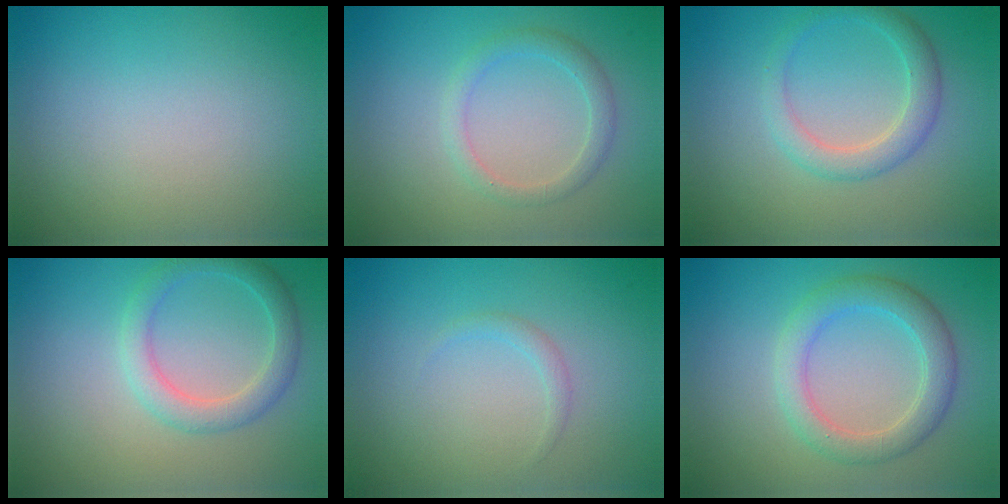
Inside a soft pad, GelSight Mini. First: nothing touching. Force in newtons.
{"total": 1.8, "press": 1.8, "slide": 0.0}
{"total": 2.7, "press": 2.7, "slide": 0.1}
{"total": 2.8, "press": 2.8, "slide": 0.0}
{"total": 0.8, "press": 0.8, "slide": 0.1}
{"total": 3.6, "press": 3.6, "slide": 0.1}